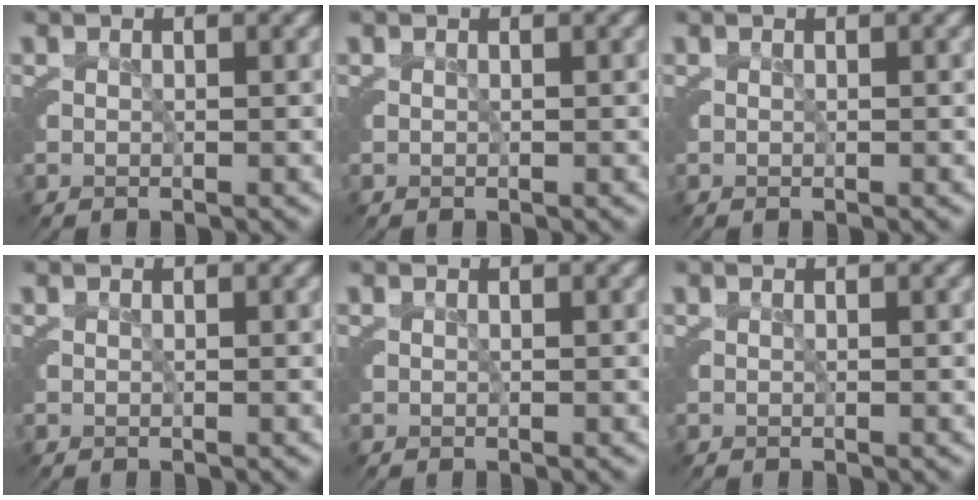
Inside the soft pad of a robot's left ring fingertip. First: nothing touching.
{"total": 0.0}
{"total": 0.0}
{"total": 0.0}
{"total": 0.0}
{"total": 0.0}